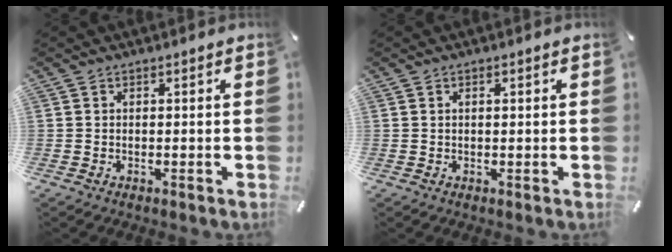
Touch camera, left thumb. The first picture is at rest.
{"total": 0.8, "force": [0.2, 0.3, 0.7], "torque": [-0.014, 0.003, 0.002]}